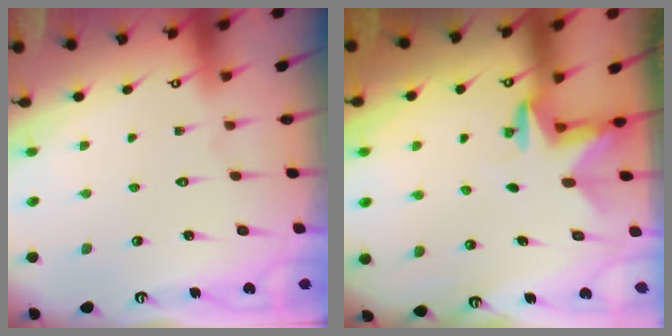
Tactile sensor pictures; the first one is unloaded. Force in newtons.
{"total": 2.6, "press": 2.6, "slide": 0.5}